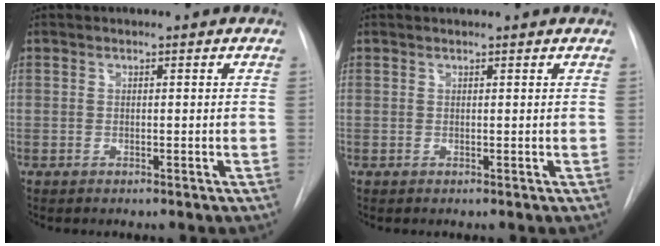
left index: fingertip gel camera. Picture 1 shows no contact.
{"total": 1.9, "force": [1.8, -0.1, 0.3], "torque": [-0.011, 0.017, 0.023]}